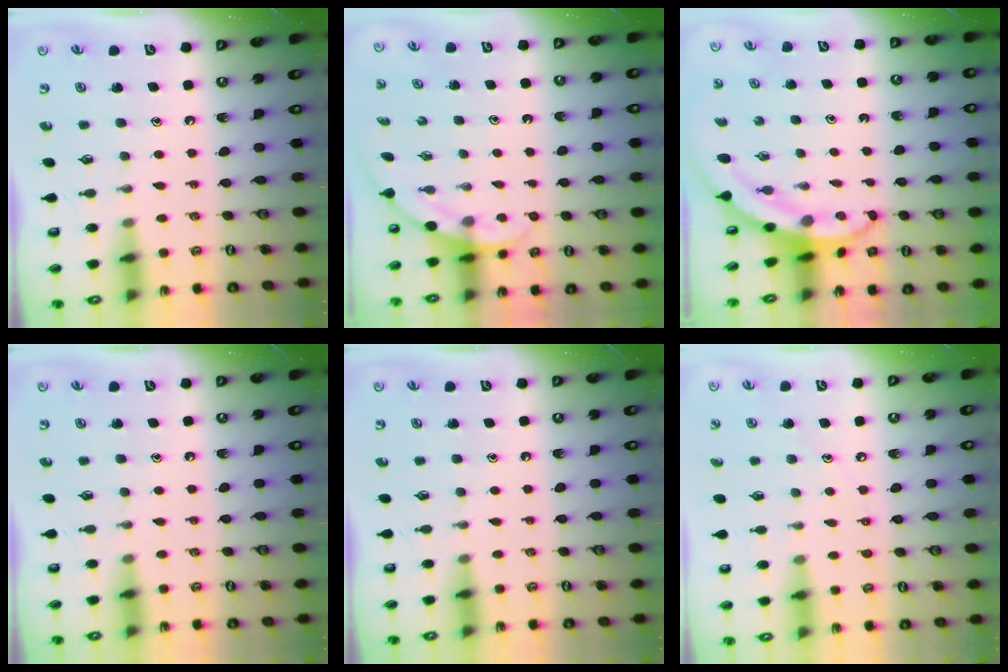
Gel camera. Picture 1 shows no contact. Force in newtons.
{"total": 3.3, "press": 3.3, "slide": 0.2}
{"total": 3.9, "press": 3.9, "slide": 0.5}
{"total": 0.0}
{"total": 0.0}
{"total": 4.2, "press": 4.2, "slide": 0.2}